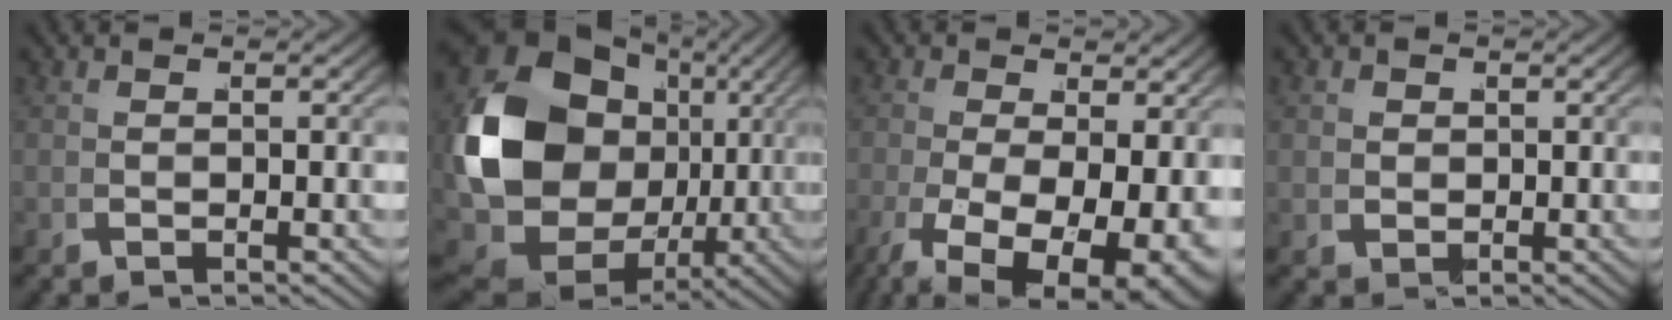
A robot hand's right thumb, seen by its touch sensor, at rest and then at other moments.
{"total": 16.9, "force": [0.6, 11.8, 12.1], "torque": [-0.275, -0.052, 0.044]}
{"total": 11.3, "force": [-3.5, 7.0, 8.1], "torque": [-0.155, -0.058, -0.031]}
{"total": 1.8, "force": [0.6, 1.6, 0.5], "torque": [-0.016, -0.003, 0.013]}